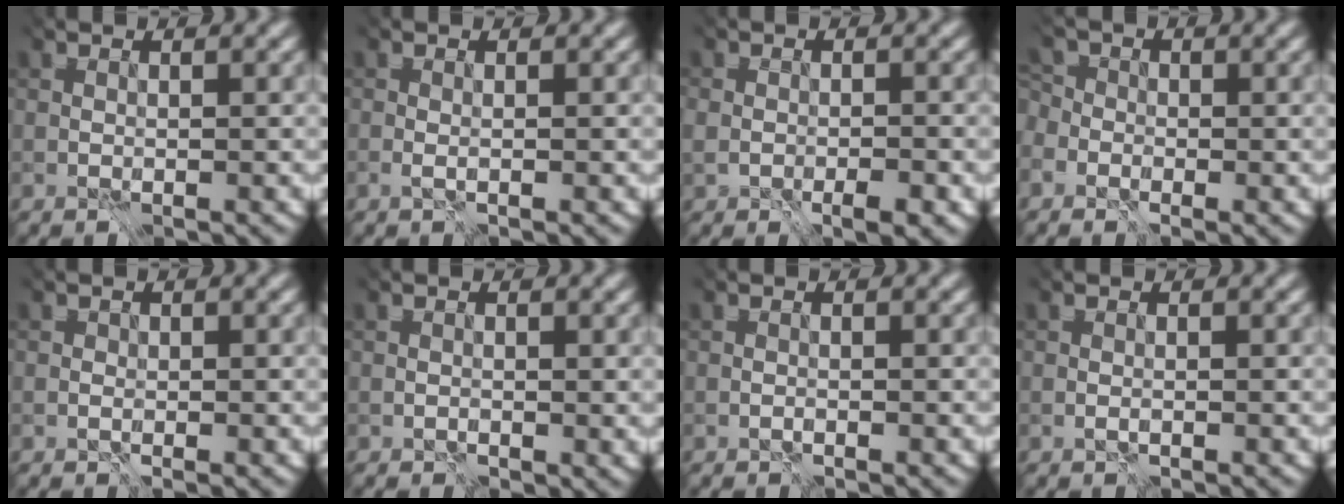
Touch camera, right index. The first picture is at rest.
{"total": 0.6, "force": [-0.5, -0.3, 0.2], "torque": [0.002, 0.008, -0.029]}
{"total": 2.2, "force": [-2.0, 0.7, 0.6], "torque": [-0.015, -0.001, -0.023]}
{"total": 5.1, "force": [0.1, 3.5, 3.7], "torque": [-0.064, 0.023, -0.020]}
{"total": 0.7, "force": [-0.7, 0.1, 0.0], "torque": [-0.001, 0.004, -0.017]}
{"total": 0.6, "force": [-0.6, 0.0, -0.1], "torque": [0.005, -0.003, -0.018]}
{"total": 1.3, "force": [-1.1, -0.5, -0.4], "torque": [0.011, -0.001, -0.029]}
{"total": 0.5, "force": [-0.5, -0.2, 0.0], "torque": [0.004, 0.006, -0.018]}